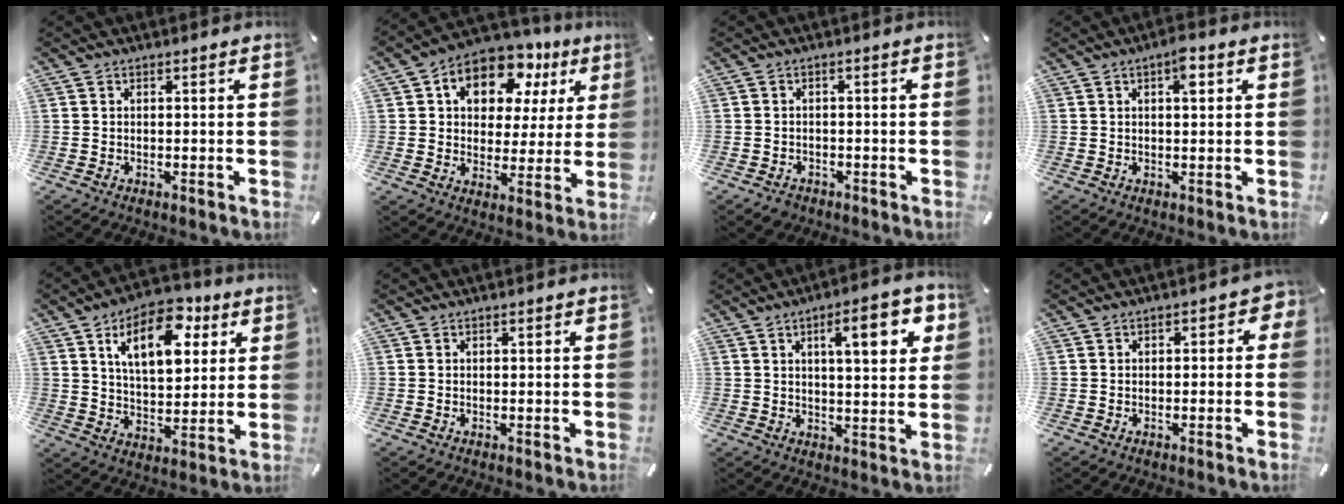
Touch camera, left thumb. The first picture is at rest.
{"total": 13.0, "force": [6.7, 9.0, 6.6], "torque": [-0.104, -0.038, 0.119]}
{"total": 1.9, "force": [-1.5, 1.2, 0.4], "torque": [-0.008, 0.007, -0.031]}
{"total": 3.9, "force": [1.5, 1.5, 3.3], "torque": [-0.046, -0.002, 0.019]}
{"total": 15.0, "force": [7.0, 8.4, 10.3], "torque": [-0.152, -0.019, 0.118]}
{"total": 0.0}
{"total": 12.0, "force": [4.8, 3.7, 10.3], "torque": [-0.147, -0.008, 0.070]}
{"total": 2.3, "force": [-1.0, 1.6, 1.4], "torque": [-0.018, 0.008, -0.021]}